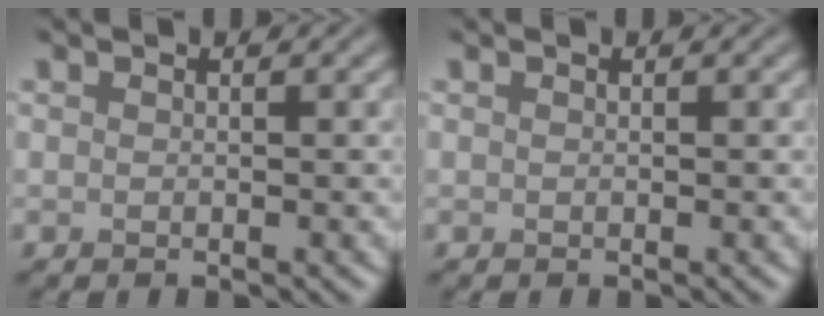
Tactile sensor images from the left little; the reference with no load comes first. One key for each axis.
{"total": 0.0}